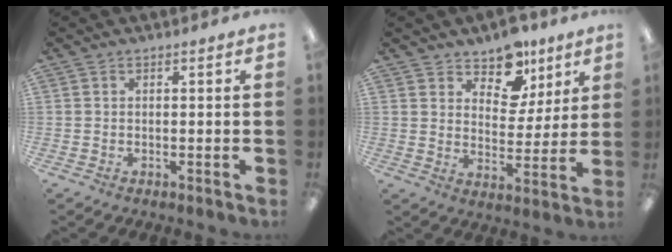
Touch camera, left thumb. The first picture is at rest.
{"total": 10.6, "force": [7.9, 6.1, 3.5], "torque": [-0.048, -0.050, 0.144]}